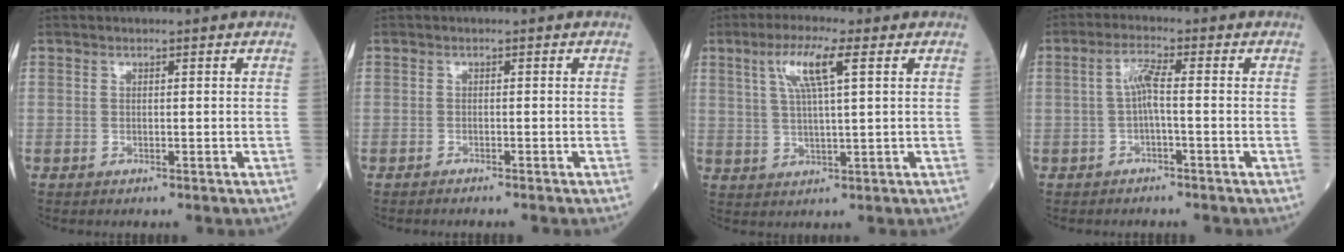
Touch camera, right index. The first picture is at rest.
{"total": 2.0, "force": [-1.8, -0.2, 0.9], "torque": [-0.012, 0.002, -0.019]}
{"total": 7.0, "force": [2.9, 0.4, 6.3], "torque": [-0.129, 0.011, 0.060]}
{"total": 3.4, "force": [-0.4, 0.2, 3.4], "torque": [-0.067, 0.010, -0.005]}